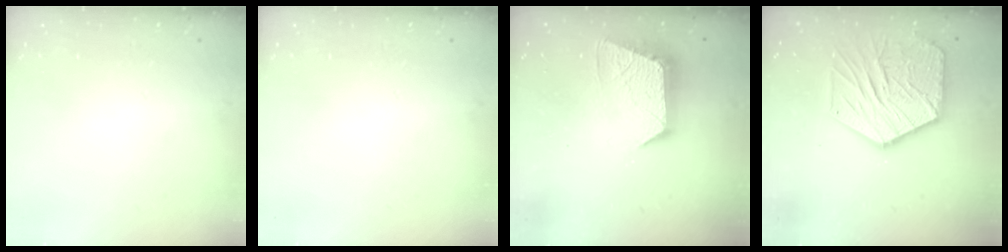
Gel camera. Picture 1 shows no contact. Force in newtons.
{"total": 0.0}
{"total": 11.5, "press": 11.4, "slide": 0.9}
{"total": 18.9, "press": 18.8, "slide": 1.8}